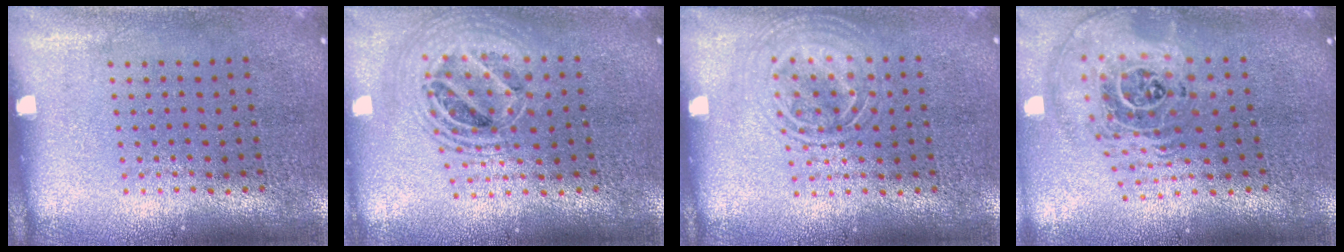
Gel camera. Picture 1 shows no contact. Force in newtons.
{"total": 2.0, "press": 1.6, "slide": 1.2}
{"total": 1.3, "press": 1.3, "slide": 0.2}
{"total": 2.5, "press": 1.8, "slide": 1.8}